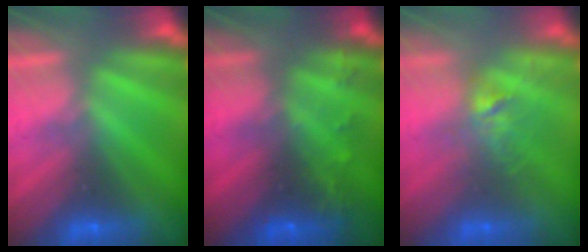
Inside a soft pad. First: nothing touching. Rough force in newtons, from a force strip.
{"total": 7.5}
{"total": 2.9}